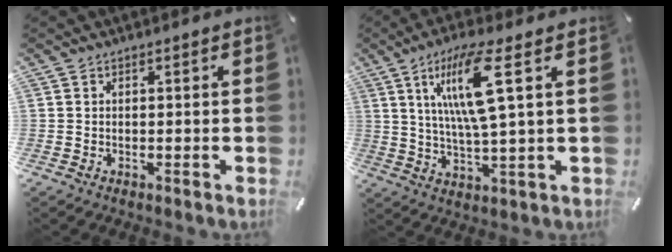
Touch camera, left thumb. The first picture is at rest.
{"total": 13.5, "force": [4.8, 2.2, 12.4], "torque": [-0.255, -0.004, 0.072]}